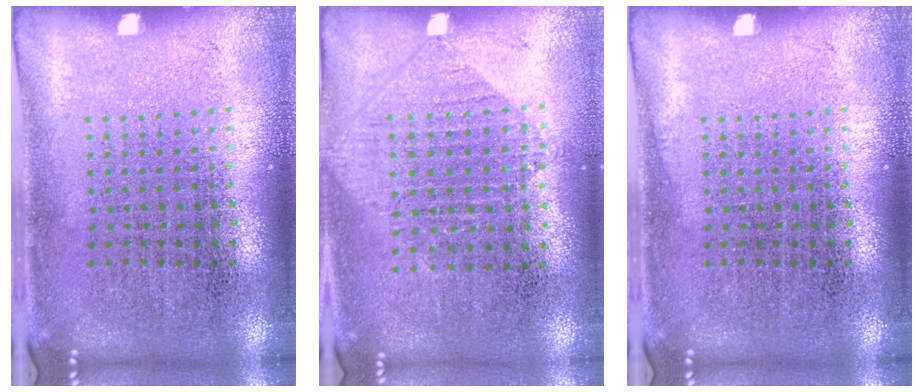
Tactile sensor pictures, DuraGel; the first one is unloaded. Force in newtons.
{"total": 0.9, "press": 0.9, "slide": 0.2}
{"total": 0.0}